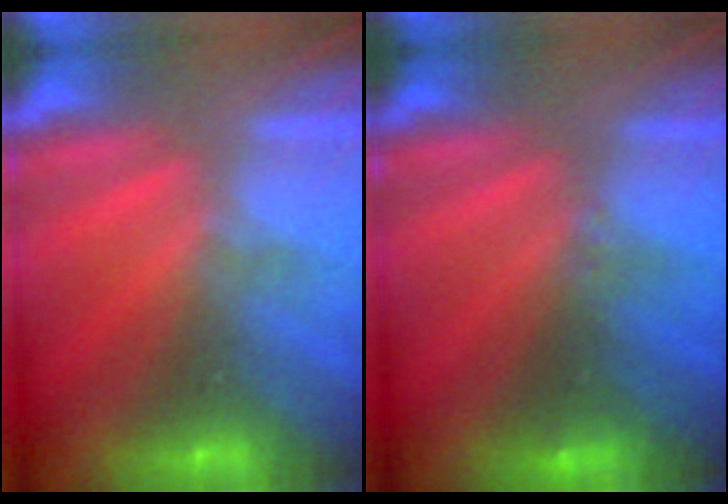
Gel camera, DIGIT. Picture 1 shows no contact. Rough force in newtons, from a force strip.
{"total": 2.4}